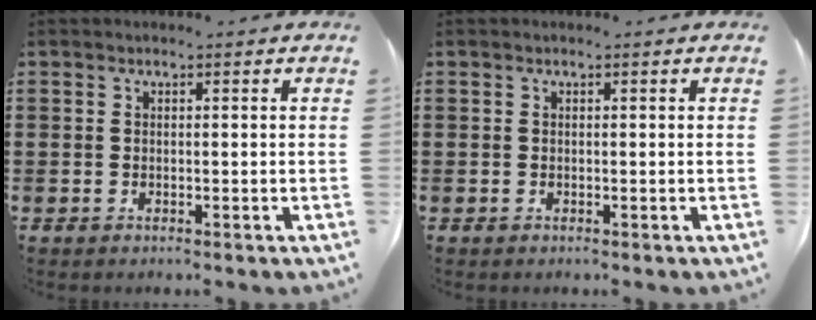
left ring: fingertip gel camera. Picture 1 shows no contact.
{"total": 0.0}